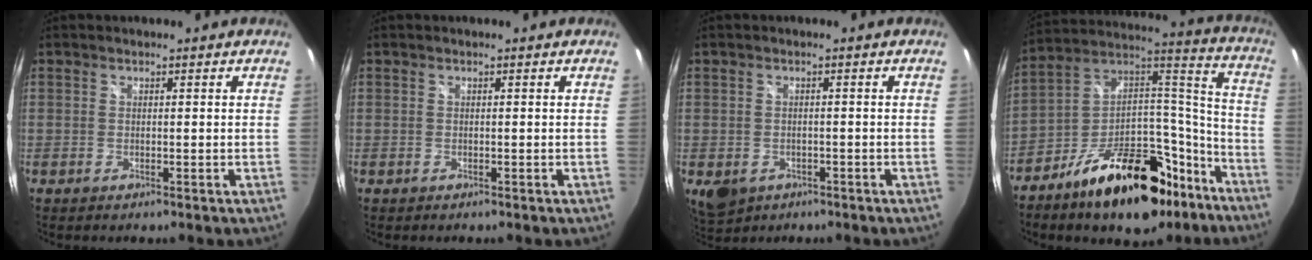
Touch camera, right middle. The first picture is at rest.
{"total": 0.0}
{"total": 5.6, "force": [-2.4, 4.2, 2.7], "torque": [-0.055, -0.015, -0.030]}
{"total": 24.4, "force": [-15.3, 11.4, 15.1], "torque": [-0.232, 0.052, -0.225]}